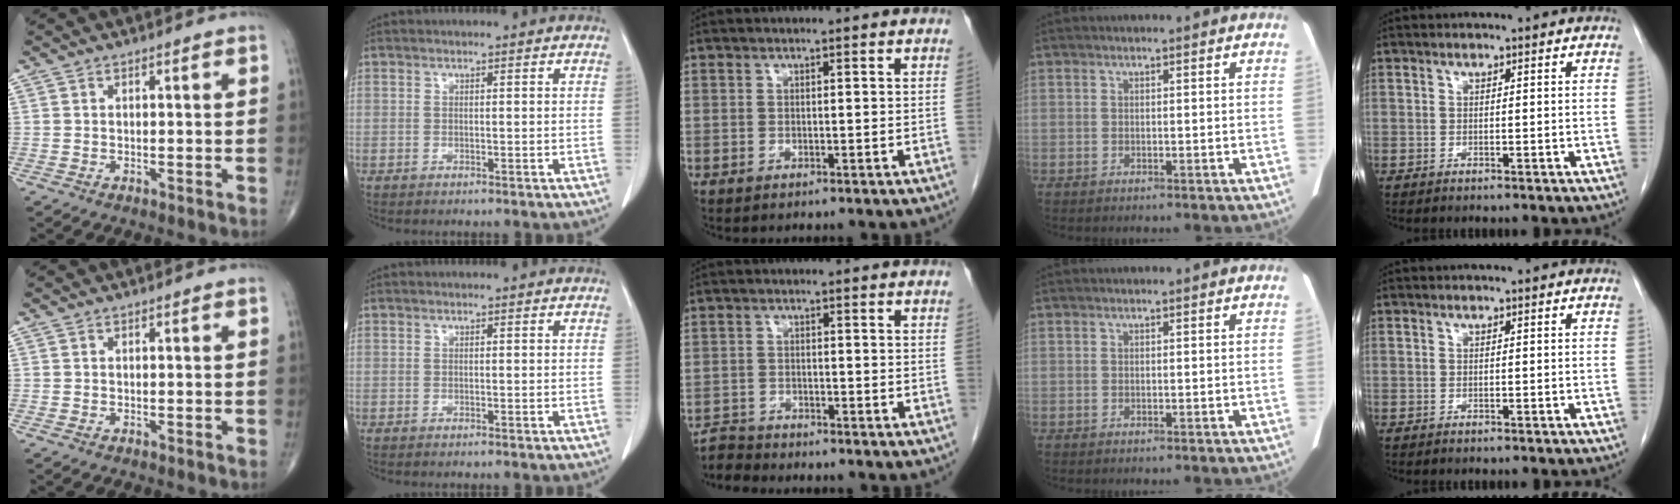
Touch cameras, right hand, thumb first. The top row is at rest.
{"middle": {"total": 1.4, "force": [-1.0, 0.0, -0.9], "torque": [0.023, -0.016, -0.021]}}